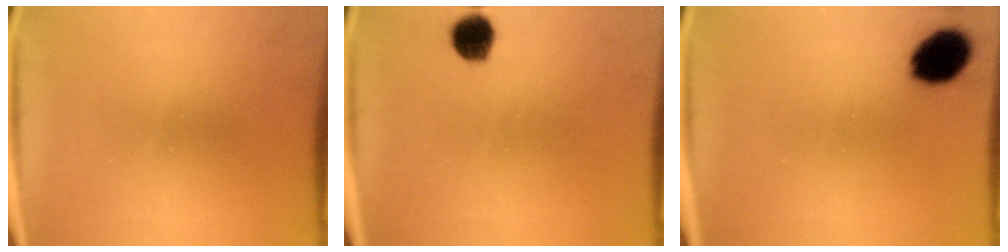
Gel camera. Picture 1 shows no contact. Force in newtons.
{"total": 5.1}
{"total": 9.4}